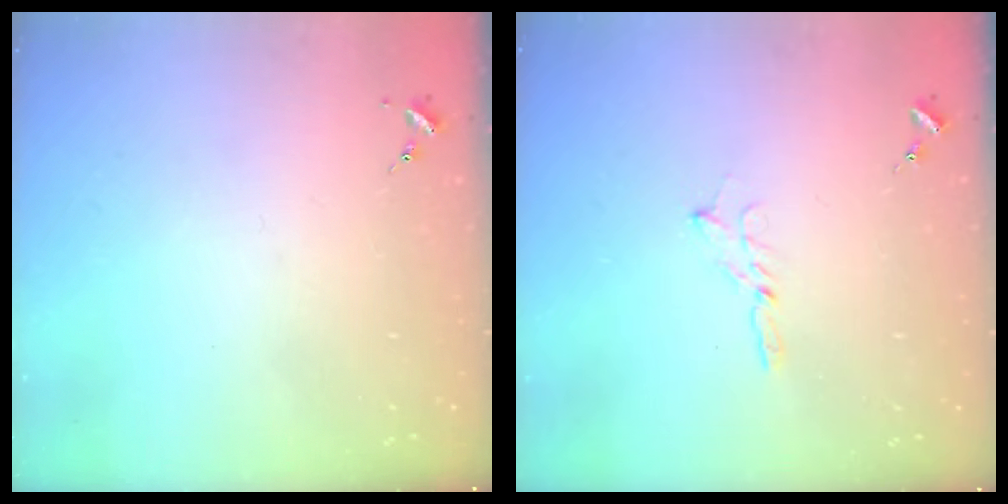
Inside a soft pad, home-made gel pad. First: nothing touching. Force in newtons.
{"total": 1.8, "press": 1.7, "slide": 0.2}